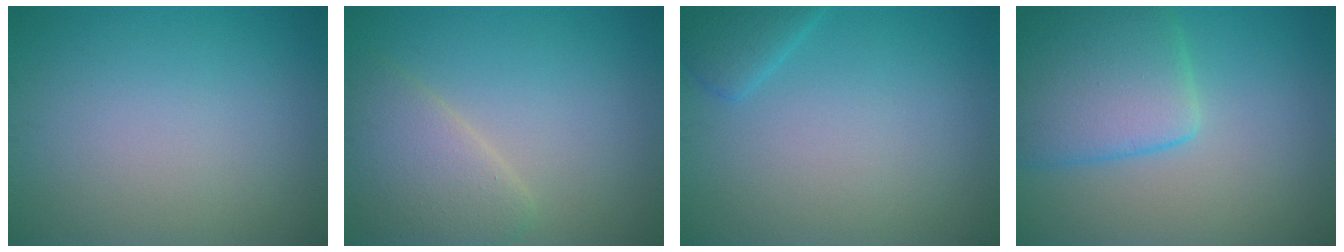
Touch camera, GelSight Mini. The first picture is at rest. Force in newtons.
{"total": 4.0, "press": 4.0, "slide": 0.4}
{"total": 2.0, "press": 2.0, "slide": 0.1}
{"total": 6.9, "press": 6.9, "slide": 0.4}